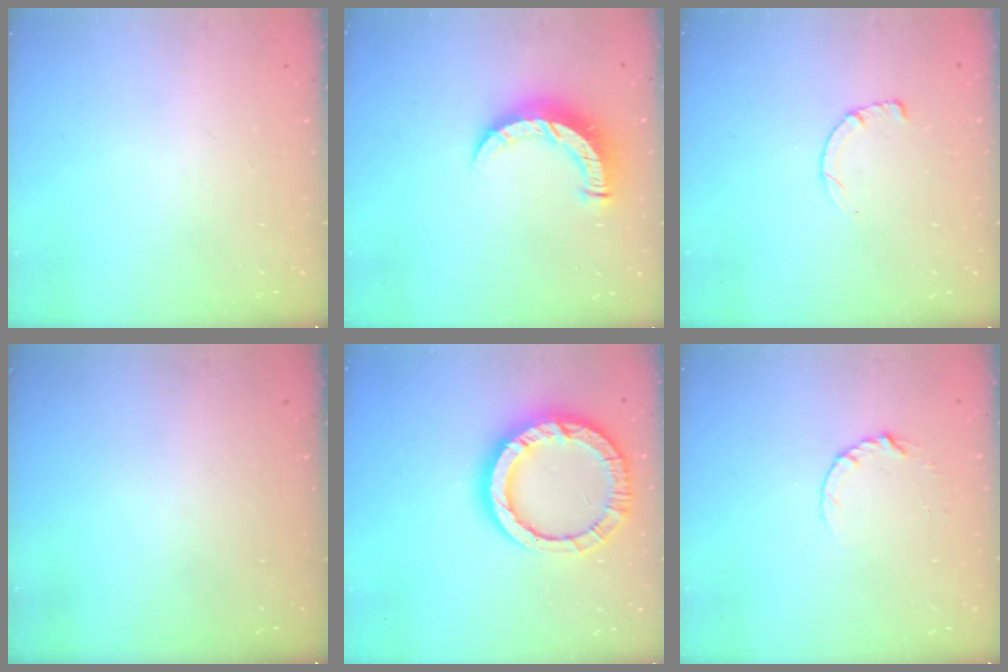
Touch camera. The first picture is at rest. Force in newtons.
{"total": 9.2, "press": 9.1, "slide": 0.6}
{"total": 3.0, "press": 3.0, "slide": 0.3}
{"total": 0.0}
{"total": 15.9, "press": 15.8, "slide": 2.2}
{"total": 3.7, "press": 3.7, "slide": 0.5}